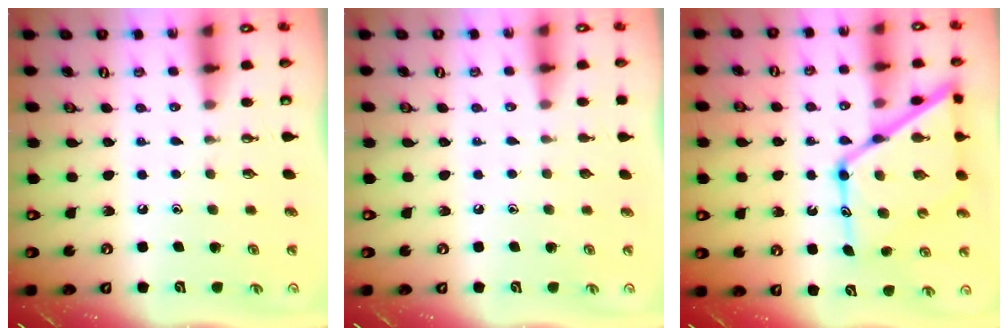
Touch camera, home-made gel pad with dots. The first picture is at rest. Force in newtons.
{"total": 0.0}
{"total": 20.1, "press": 20.0, "slide": 1.9}